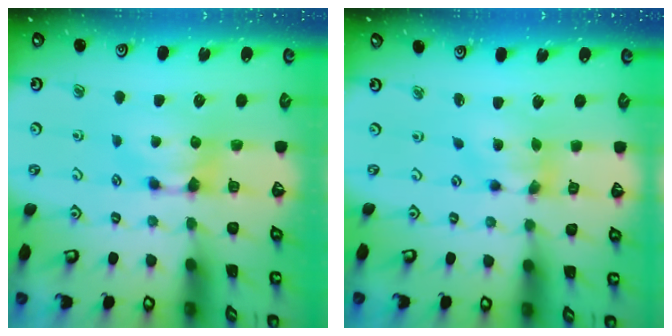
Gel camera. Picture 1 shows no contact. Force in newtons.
{"total": 4.9, "press": 4.5, "slide": 1.9}